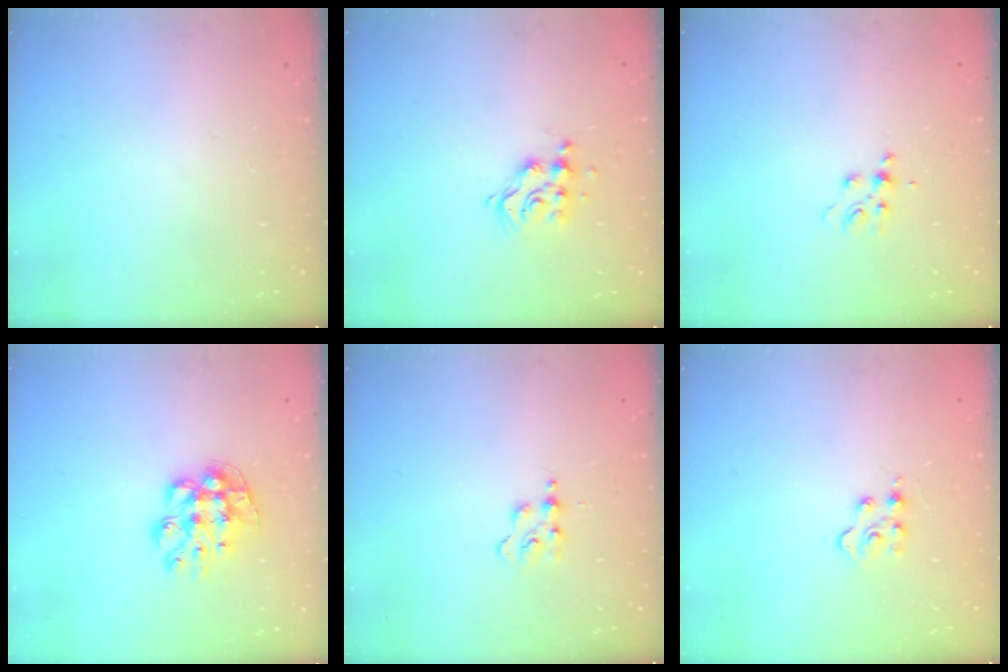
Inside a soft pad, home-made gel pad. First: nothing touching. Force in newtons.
{"total": 9.2, "press": 9.2, "slide": 0.8}
{"total": 5.6, "press": 5.6, "slide": 0.6}
{"total": 9.4, "press": 9.4, "slide": 0.5}
{"total": 3.3, "press": 3.2, "slide": 0.3}
{"total": 3.5, "press": 3.4, "slide": 0.6}